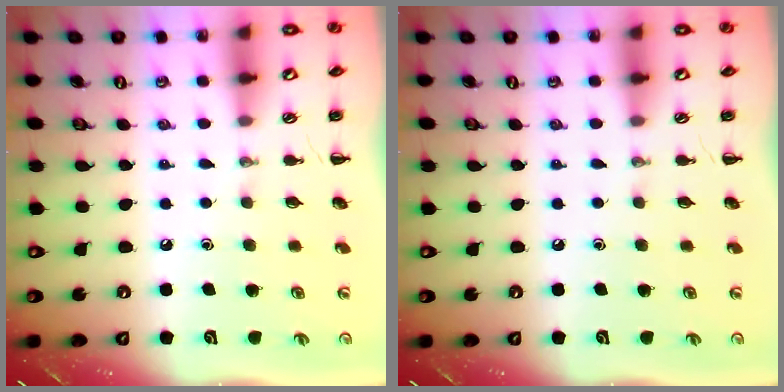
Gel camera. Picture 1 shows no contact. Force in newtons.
{"total": 0.0}